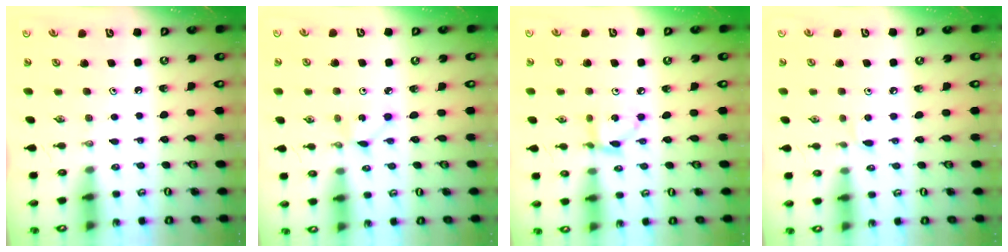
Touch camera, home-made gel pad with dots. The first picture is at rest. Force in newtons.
{"total": 2.0, "press": 2.0, "slide": 0.3}
{"total": 4.9, "press": 4.8, "slide": 0.2}
{"total": 2.8, "press": 2.7, "slide": 0.4}